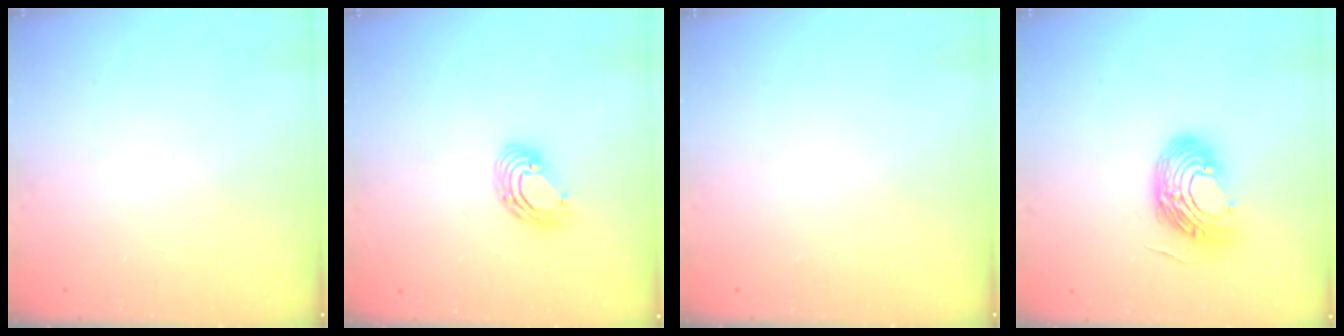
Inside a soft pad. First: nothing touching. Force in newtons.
{"total": 7.3, "press": 7.2, "slide": 1.3}
{"total": 0.0}
{"total": 12.6, "press": 12.5, "slide": 1.7}